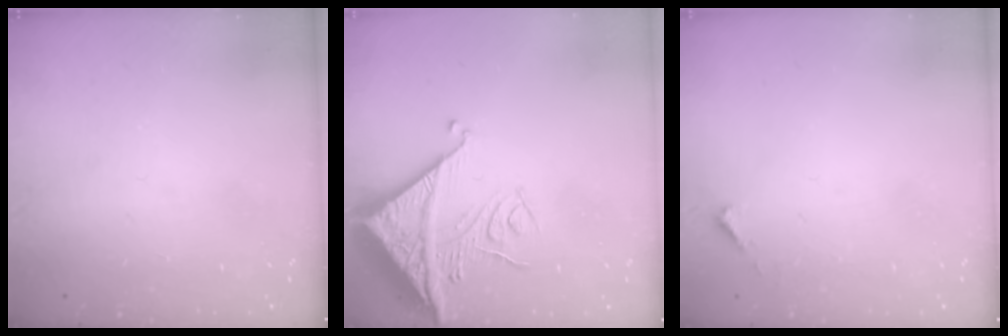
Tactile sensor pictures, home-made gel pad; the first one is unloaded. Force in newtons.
{"total": 17.1, "press": 17.0, "slide": 1.6}
{"total": 2.1, "press": 2.1, "slide": 0.2}